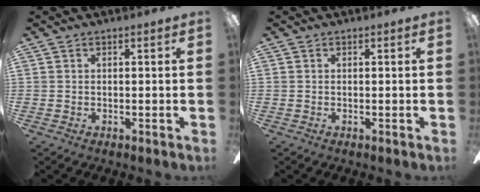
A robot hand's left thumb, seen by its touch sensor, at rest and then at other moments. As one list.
[{"total": 0.0}]